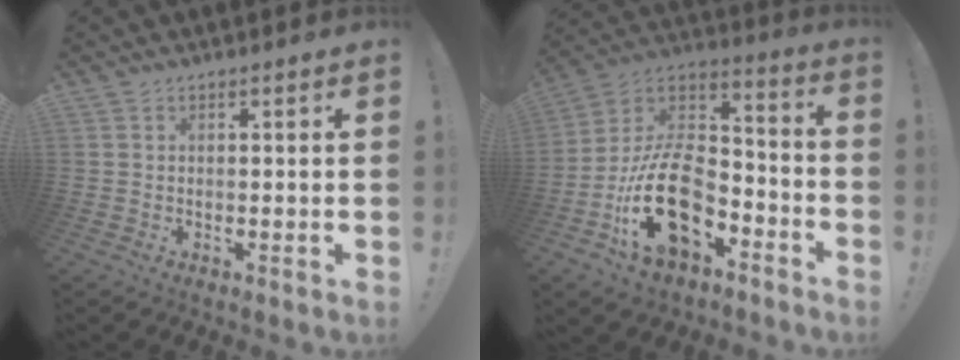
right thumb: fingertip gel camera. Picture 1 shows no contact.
{"total": 22.9, "force": [-9.1, 14.2, 15.5], "torque": [-0.306, 0.054, -0.142]}